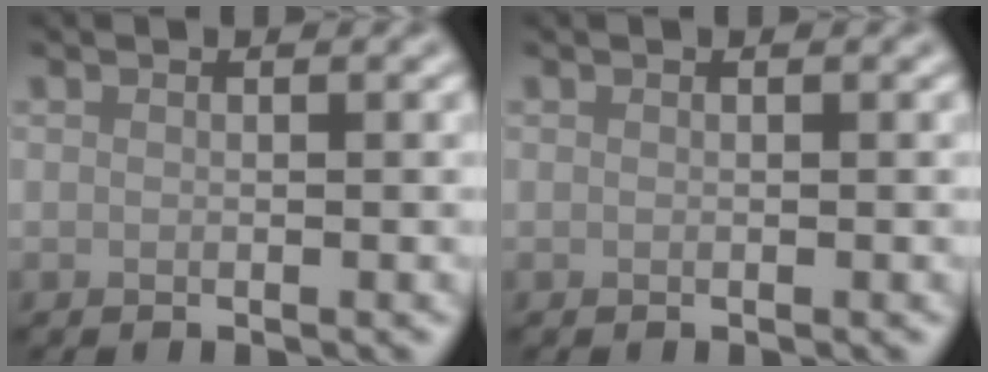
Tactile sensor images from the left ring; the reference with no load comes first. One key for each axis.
{"total": 0.0}